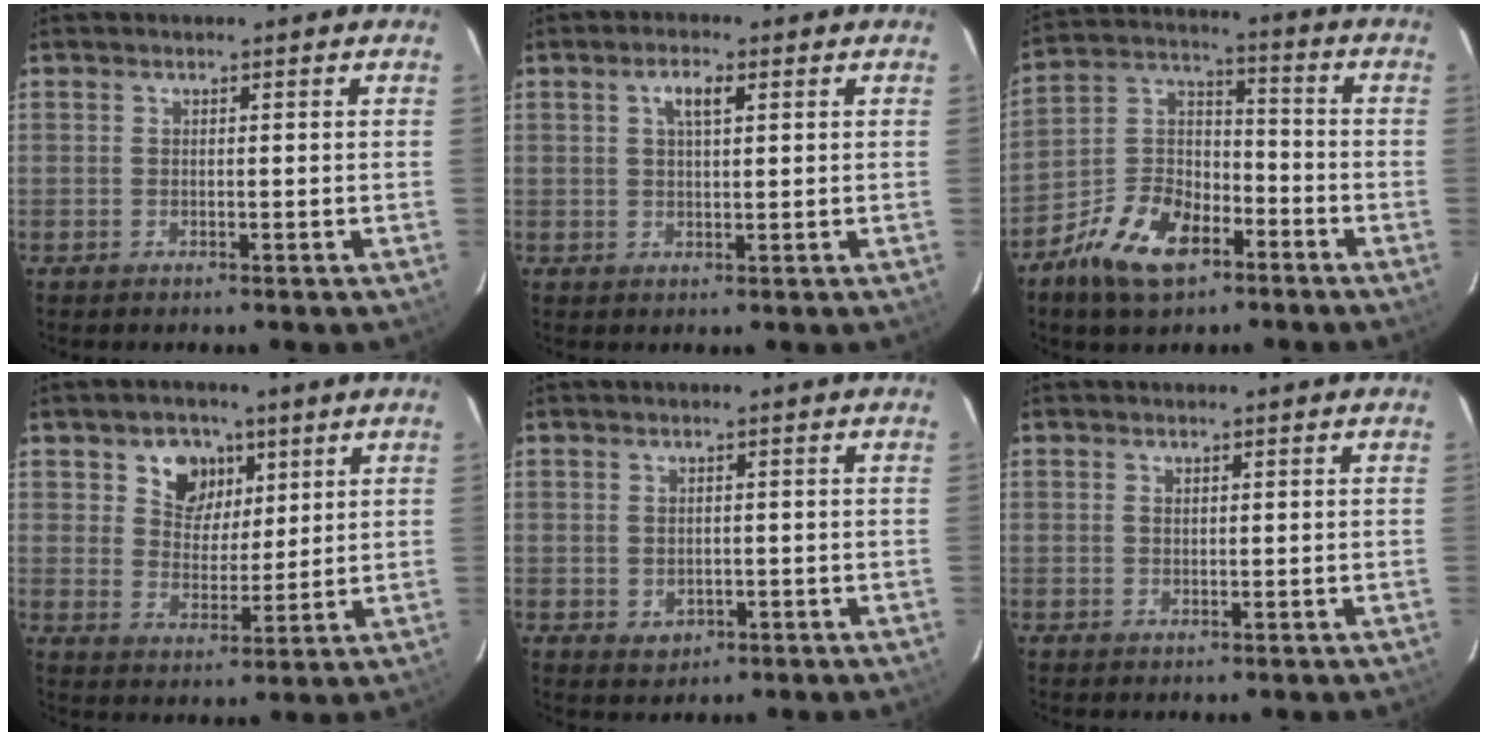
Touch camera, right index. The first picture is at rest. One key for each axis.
{"total": 3.4, "fx": 1.3, "fy": 1.2, "fz": 2.9, "tx": -0.053, "ty": 0.008, "tz": 0.024}
{"total": 14.0, "fx": -8.2, "fy": 7.8, "fz": 8.2, "tx": -0.178, "ty": 0.025, "tz": -0.146}
{"total": 7.7, "fx": 3.7, "fy": 5.7, "fz": 3.7, "tx": -0.061, "ty": 0.009, "tz": 0.067}
{"total": 2.5, "fx": -0.2, "fy": 2.3, "fz": 1.2, "tx": -0.021, "ty": 0.001, "tz": 0.006}
{"total": 0.7, "fx": 0.3, "fy": 0.5, "fz": 0.2, "tx": -0.005, "ty": 0.002, "tz": 0.007}